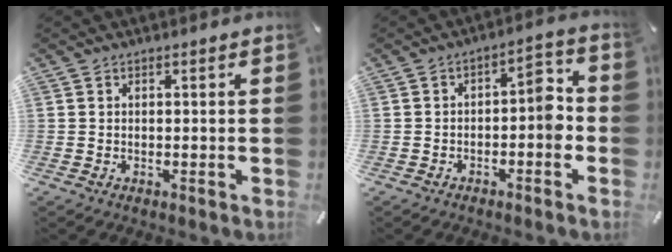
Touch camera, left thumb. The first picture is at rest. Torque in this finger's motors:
{"motor_torque": [0.41, 1.57, 0.24, -0.08, 0.14]}